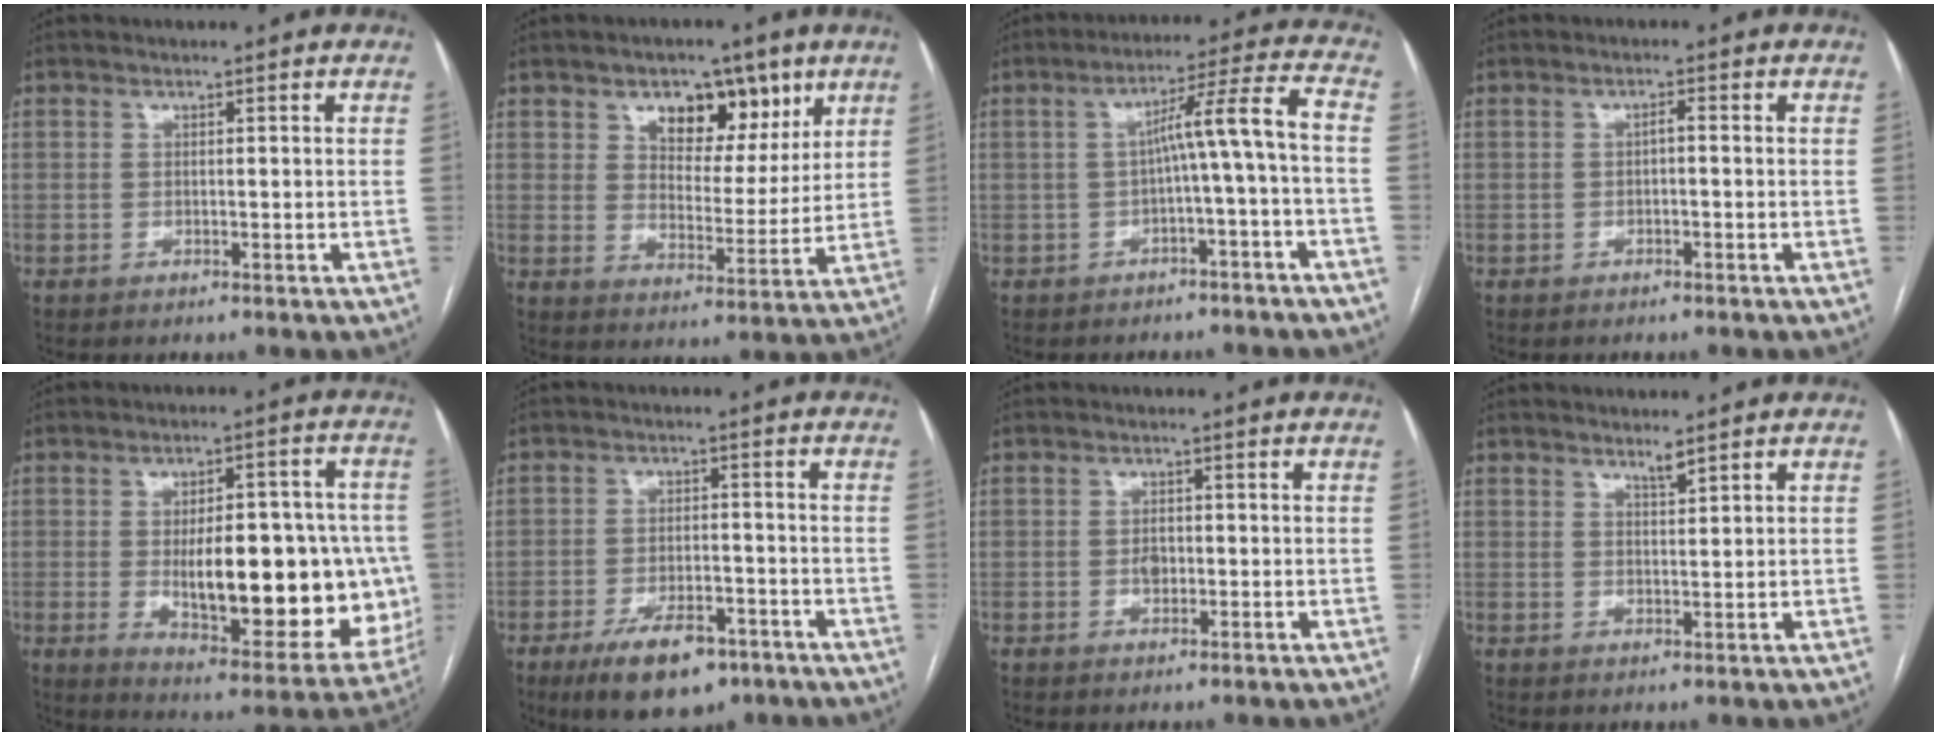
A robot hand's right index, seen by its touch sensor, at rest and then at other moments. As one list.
[{"total": 9.9, "force": [5.6, 5.7, 5.9], "torque": [-0.081, 0.008, 0.091]}, {"total": 8.0, "force": [-1.5, -1.0, 7.8], "torque": [-0.117, 0.032, -0.019]}, {"total": 1.1, "force": [-0.2, 0.3, 1.0], "torque": [-0.016, 0.004, -0.005]}, {"total": 23.3, "force": [-2.3, 8.5, 21.6], "torque": [-0.250, 0.013, 0.000]}, {"total": 10.2, "force": [-6.6, 4.5, 6.4], "torque": [-0.106, -0.006, -0.103]}, {"total": 1.8, "force": [-0.2, 1.2, 1.3], "torque": [-0.015, 0.005, 0.000]}, {"total": 1.5, "force": [1.3, -0.1, 0.7], "torque": [-0.014, -0.006, 0.025]}]